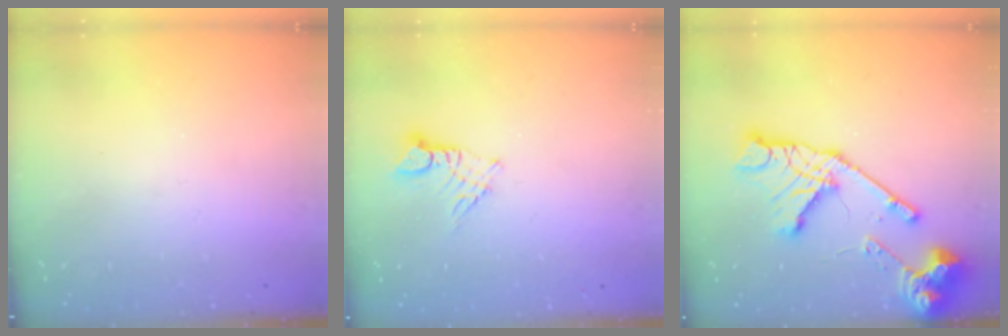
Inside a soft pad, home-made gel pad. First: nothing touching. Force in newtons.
{"total": 3.8, "press": 3.8, "slide": 0.3}
{"total": 19.9, "press": 19.8, "slide": 2.1}